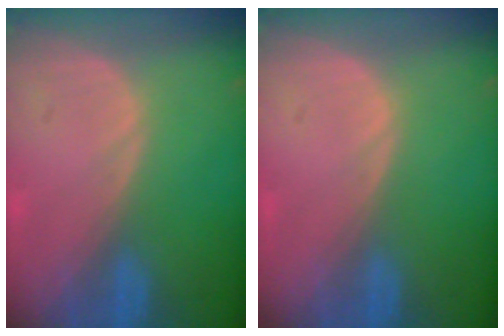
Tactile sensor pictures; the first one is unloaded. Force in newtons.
{"total": 0.0}